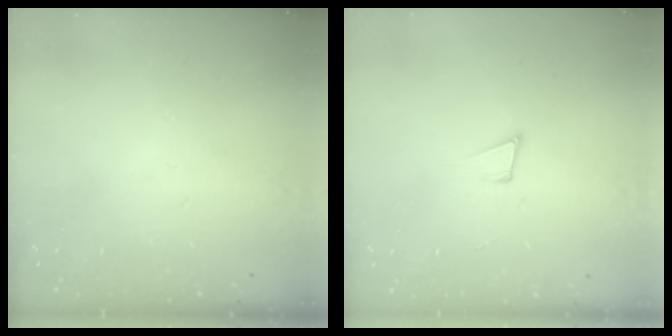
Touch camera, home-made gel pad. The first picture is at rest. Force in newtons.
{"total": 4.0, "press": 2.5, "slide": 3.1}